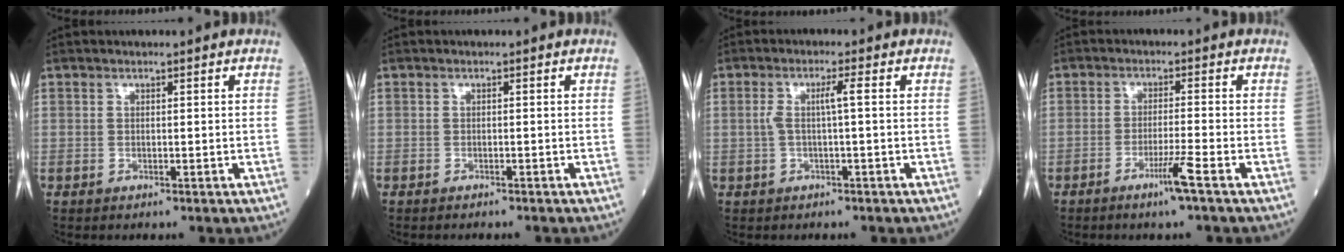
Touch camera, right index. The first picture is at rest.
{"total": 2.4, "force": [-2.2, 0.2, 1.0], "torque": [-0.014, -0.002, -0.026]}
{"total": 2.7, "force": [0.1, -0.2, 2.6], "torque": [-0.052, 0.010, 0.004]}
{"total": 4.1, "force": [-2.4, -0.9, 3.1], "torque": [-0.060, -0.008, -0.047]}